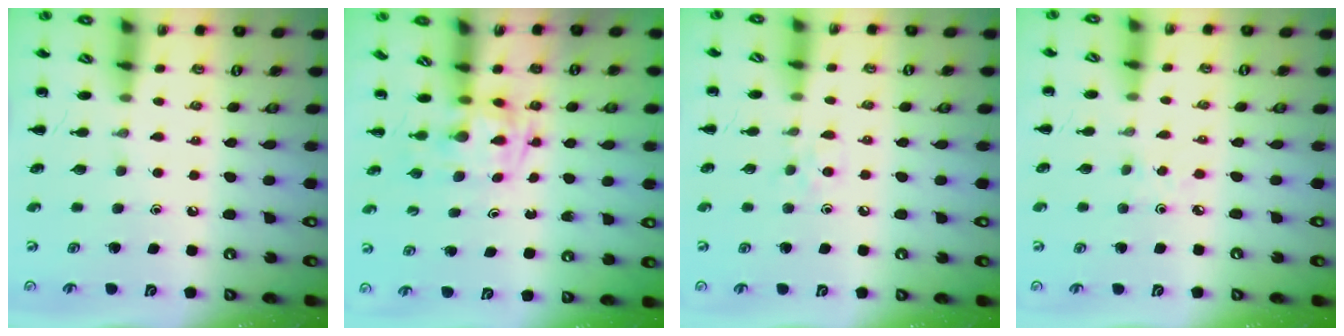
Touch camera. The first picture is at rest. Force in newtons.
{"total": 2.4, "press": 2.2, "slide": 1.1}
{"total": 4.3, "press": 4.1, "slide": 1.2}
{"total": 1.5, "press": 1.4, "slide": 0.6}